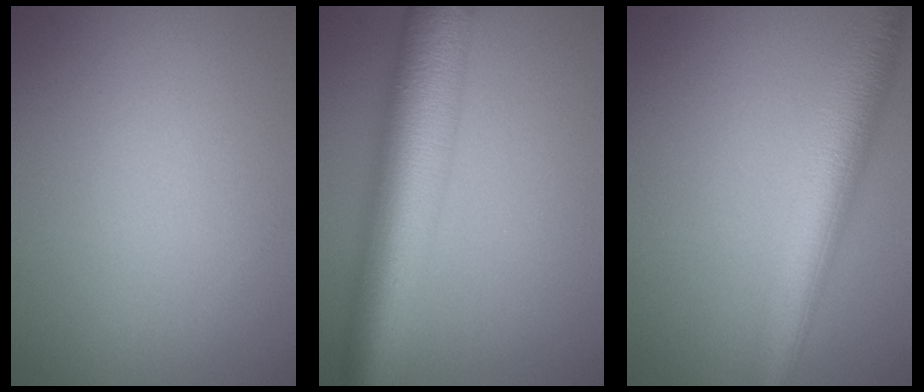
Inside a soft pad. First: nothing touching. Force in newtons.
{"total": 10.4, "press": 10.4, "slide": 0.2}
{"total": 7.1, "press": 7.1, "slide": 0.0}